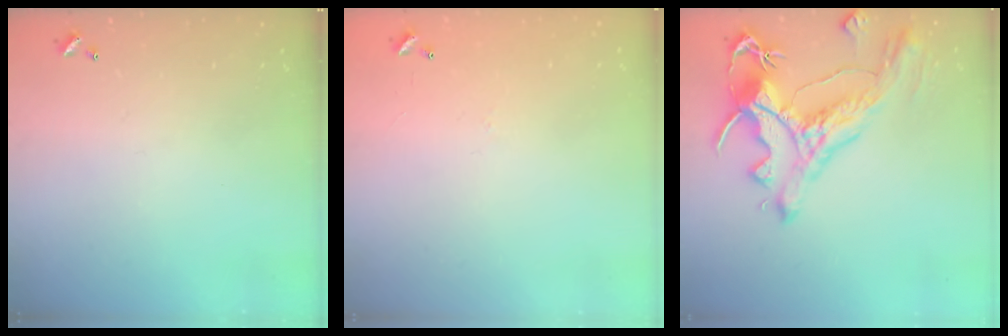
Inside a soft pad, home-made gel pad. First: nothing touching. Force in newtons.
{"total": 7.7, "press": 7.7, "slide": 0.5}
{"total": 5.1, "press": 4.8, "slide": 1.7}